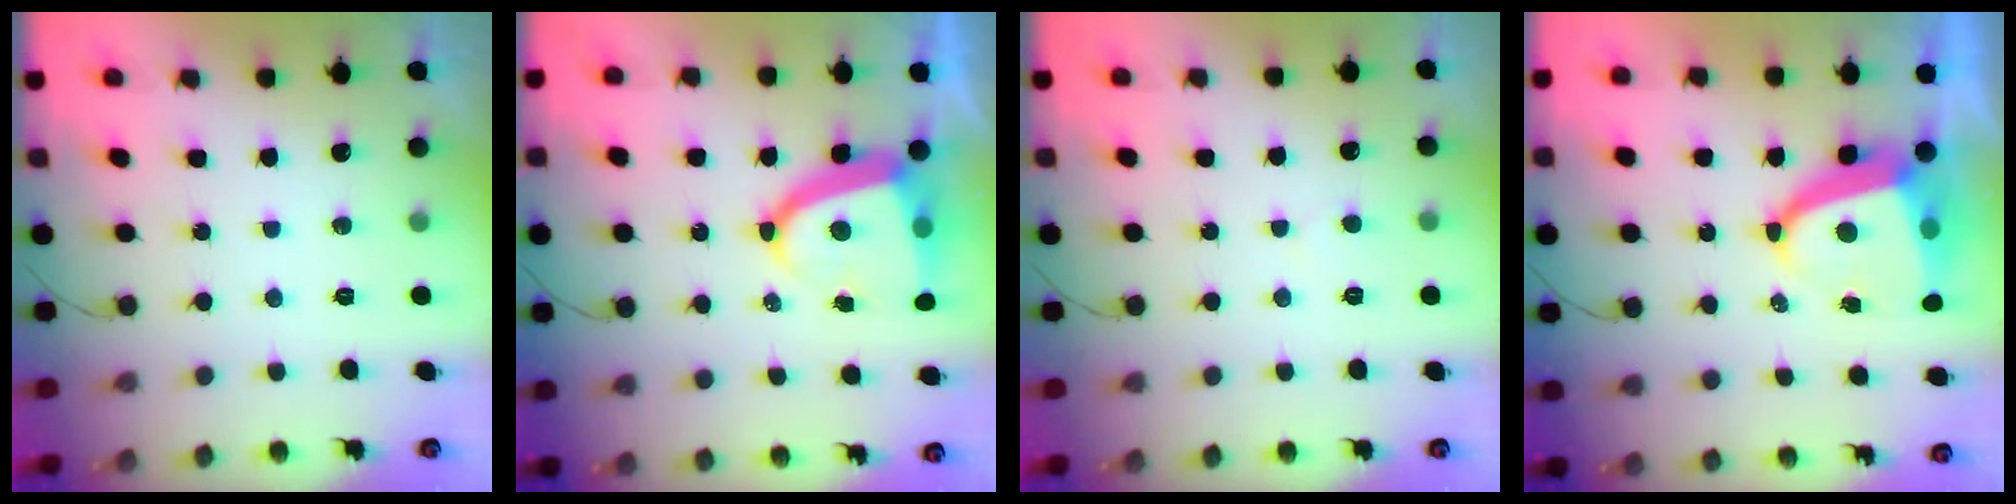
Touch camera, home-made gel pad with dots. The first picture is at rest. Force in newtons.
{"total": 12.8, "press": 12.7, "slide": 1.6}
{"total": 2.6, "press": 2.6, "slide": 0.2}
{"total": 9.4, "press": 9.3, "slide": 1.0}